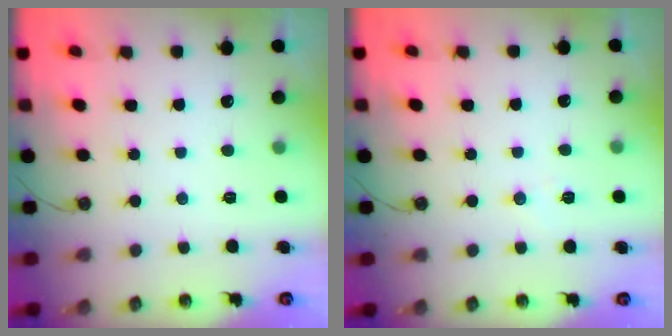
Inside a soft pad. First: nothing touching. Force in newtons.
{"total": 4.6, "press": 4.5, "slide": 1.1}